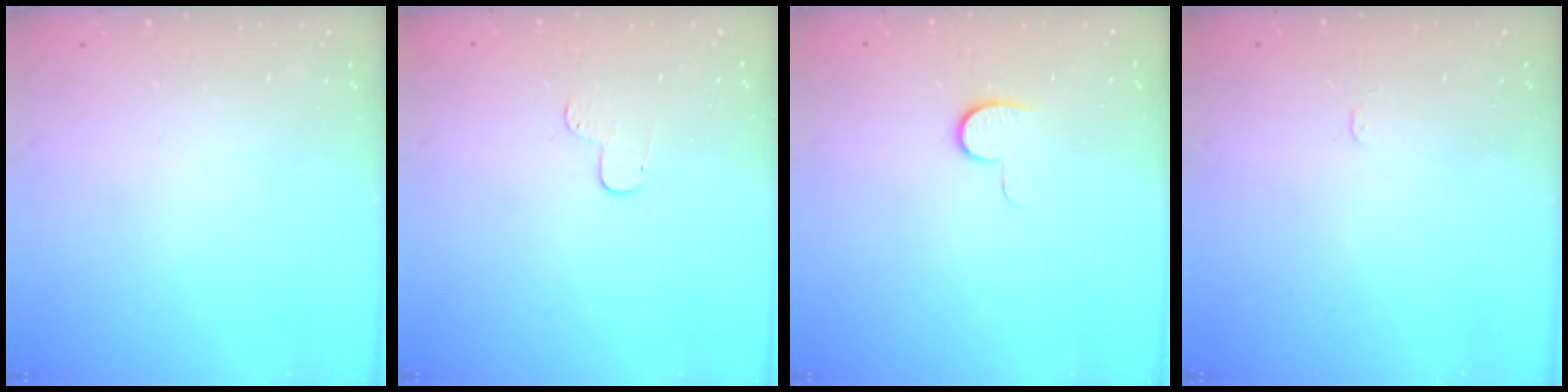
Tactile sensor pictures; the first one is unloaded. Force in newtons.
{"total": 4.1, "press": 4.1, "slide": 0.4}
{"total": 5.3, "press": 5.3, "slide": 0.5}
{"total": 2.4, "press": 2.4, "slide": 0.3}